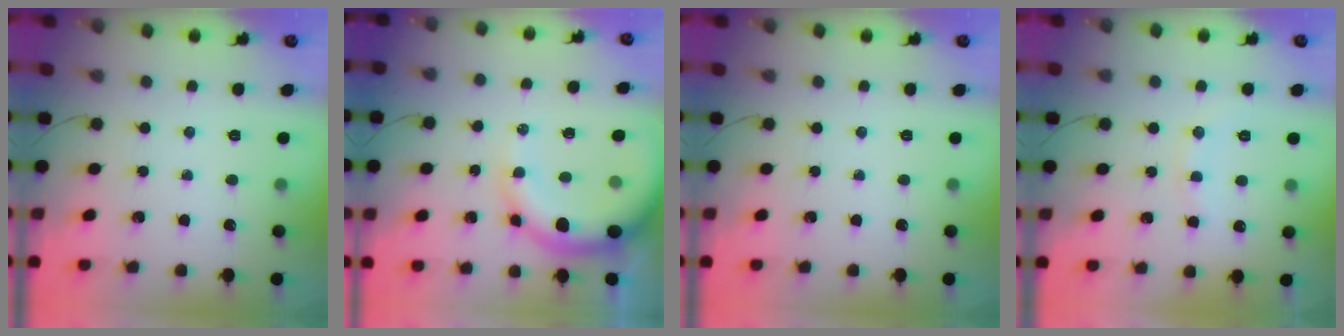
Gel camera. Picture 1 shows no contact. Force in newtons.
{"total": 11.6, "press": 11.2, "slide": 3.3}
{"total": 0.0}
{"total": 7.3, "press": 7.2, "slide": 1.2}